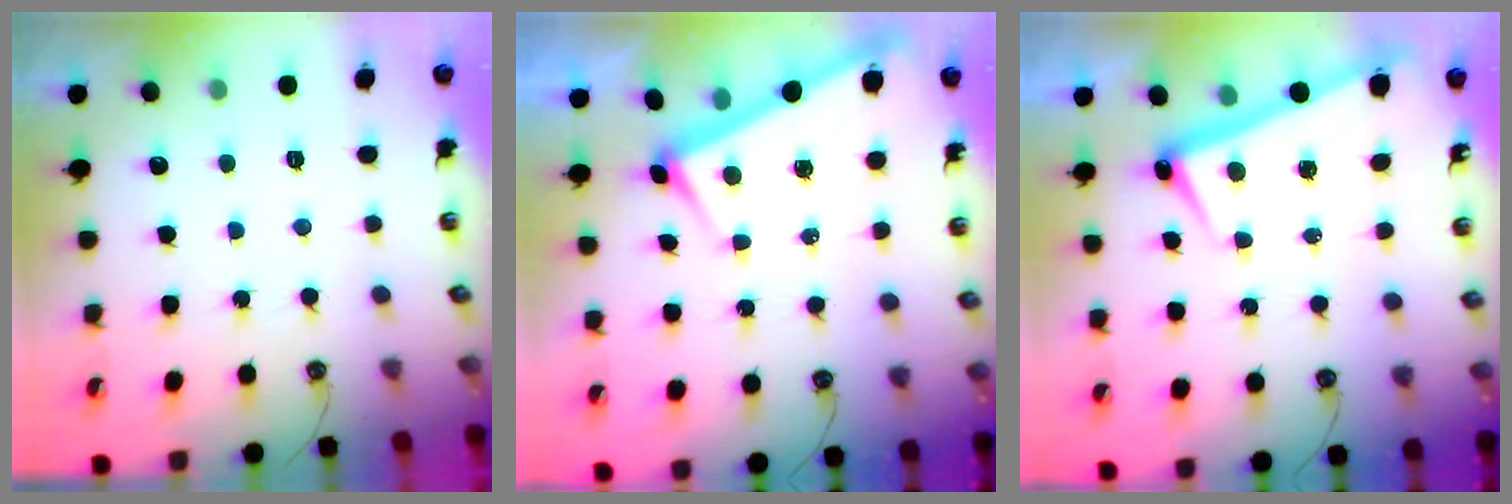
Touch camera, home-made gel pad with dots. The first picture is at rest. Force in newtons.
{"total": 3.7, "press": 3.7, "slide": 0.2}
{"total": 2.7, "press": 2.6, "slide": 0.8}